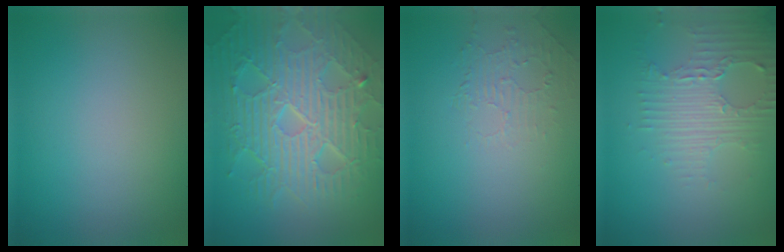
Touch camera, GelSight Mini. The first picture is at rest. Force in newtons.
{"total": 10.2, "press": 6.6, "slide": 7.8}
{"total": 1.9, "press": 0.3, "slide": 1.9}
{"total": 4.7, "press": 3.2, "slide": 3.4}